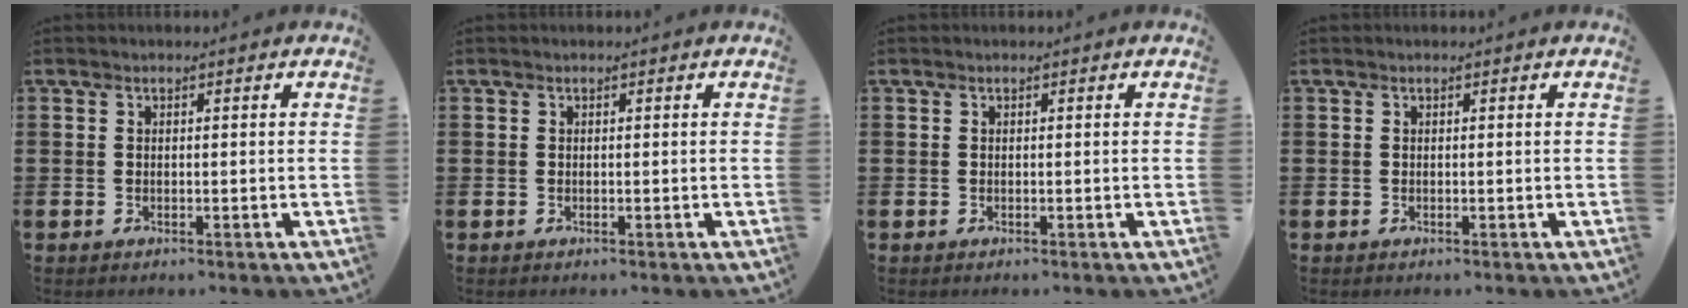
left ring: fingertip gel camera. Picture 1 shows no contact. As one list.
[{"total": 0.0}, {"total": 0.0}, {"total": 0.0}]